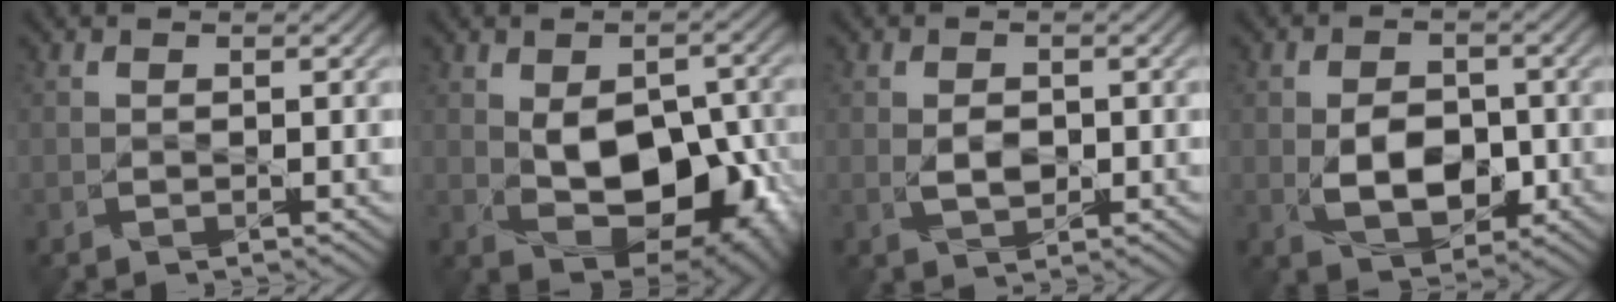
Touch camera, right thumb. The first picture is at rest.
{"total": 11.3, "force": [-1.4, 7.0, 8.7], "torque": [-0.134, -0.017, -0.009]}
{"total": 2.3, "force": [0.1, 1.4, 1.8], "torque": [-0.040, -0.004, 0.000]}
{"total": 6.5, "force": [-1.1, 4.2, 4.7], "torque": [-0.084, -0.008, -0.023]}